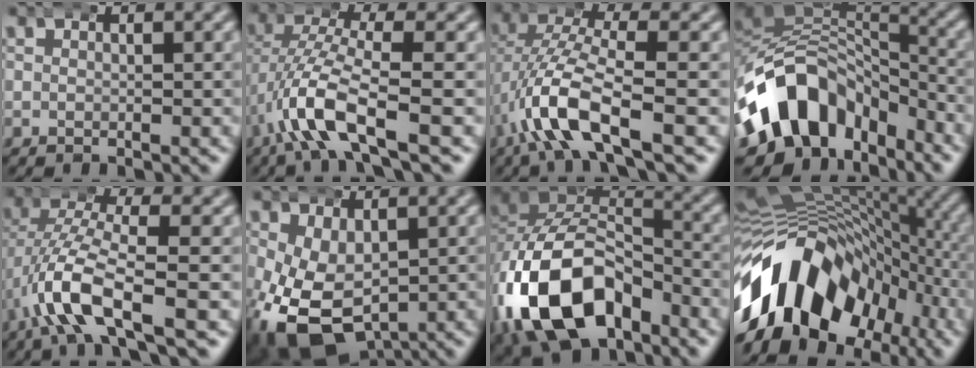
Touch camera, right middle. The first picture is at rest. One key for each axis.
{"total": 6.2, "fx": -1.8, "fy": 2.4, "fz": 5.5, "tx": -0.136, "ty": -0.025, "tz": -0.017}
{"total": 7.0, "fx": -1.6, "fy": 3.2, "fz": 6.0, "tx": -0.151, "ty": -0.026, "tz": -0.015}
{"total": 14.6, "fx": -3.8, "fy": 10.8, "fz": 8.9, "tx": -0.195, "ty": -0.045, "tz": -0.046}
{"total": 6.3, "fx": -1.7, "fy": 2.5, "fz": 5.6, "tx": -0.139, "ty": -0.025, "tz": -0.016}
{"total": 11.1, "fx": -4.0, "fy": 8.1, "fz": 6.5, "tx": -0.160, "ty": -0.082, "tz": -0.030}
{"total": 14.8, "fx": -3.9, "fy": 10.1, "fz": 10.1, "tx": -0.218, "ty": -0.047, "tz": -0.047}
{"total": 22.2, "fx": -4.2, "fy": 16.6, "fz": 14.1, "tx": -0.229, "ty": -0.022, "tz": -0.058}